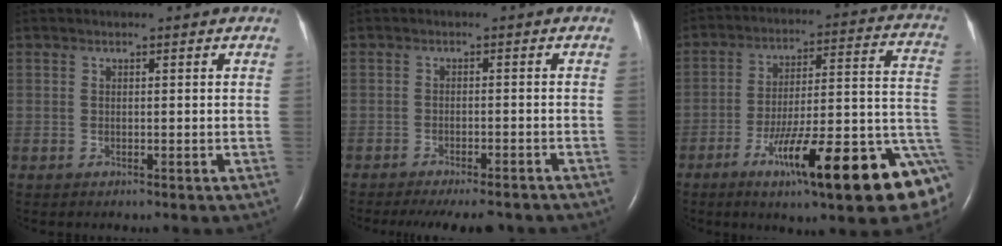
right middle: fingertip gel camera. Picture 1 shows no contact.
{"total": 10.7, "force": [-9.4, 2.0, 4.5], "torque": [-0.059, -0.011, -0.119]}
{"total": 21.0, "force": [-10.7, 2.1, 17.9], "torque": [-0.171, 0.002, -0.159]}